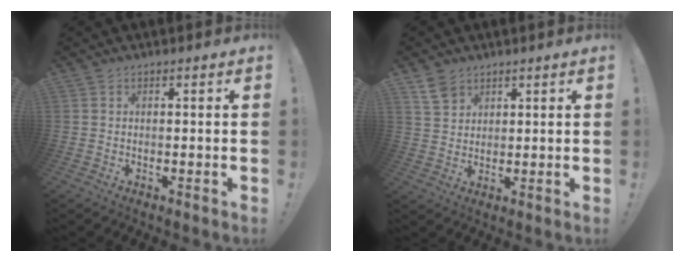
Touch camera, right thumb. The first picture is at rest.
{"total": 5.2, "force": [3.8, 3.1, 1.6], "torque": [-0.023, -0.019, 0.072]}